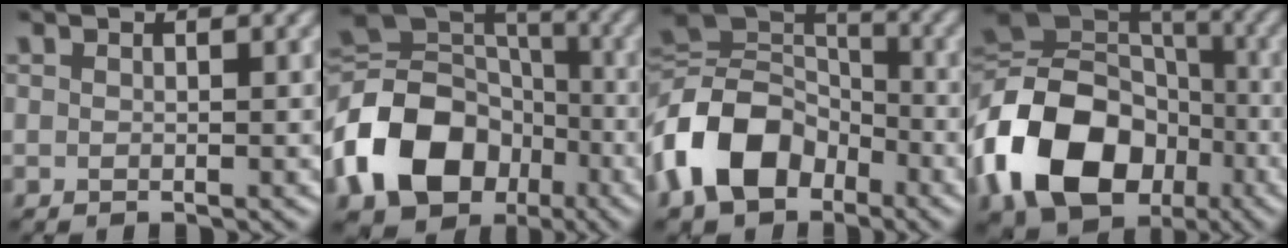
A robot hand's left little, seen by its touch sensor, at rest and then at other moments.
{"total": 13.7, "force": [-5.3, 10.2, 7.4], "torque": [-0.167, -0.007, -0.107]}
{"total": 11.1, "force": [-4.6, 7.6, 6.6], "torque": [-0.144, 0.000, -0.101]}
{"total": 16.1, "force": [-5.9, 11.8, 9.1], "torque": [-0.207, -0.011, -0.118]}